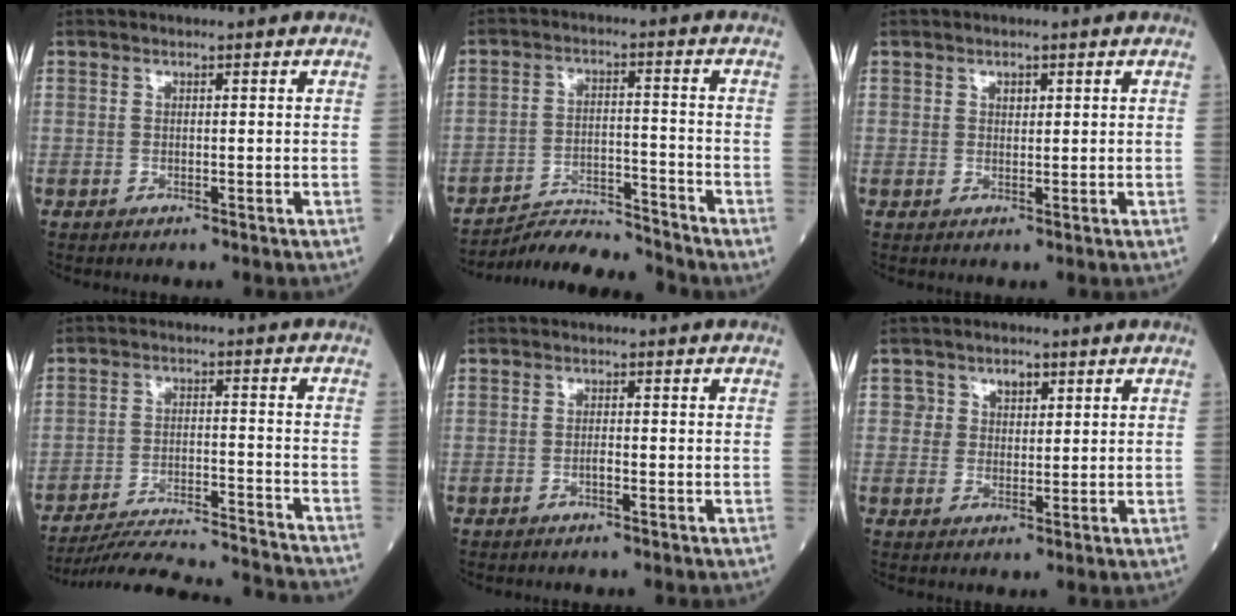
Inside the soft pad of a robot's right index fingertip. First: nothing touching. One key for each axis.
{"total": 7.9, "fx": -7.9, "fy": -0.8, "fz": 0.3, "tx": -0.003, "ty": 0.006, "tz": -0.139}
{"total": 1.2, "fx": 0.6, "fy": 0.8, "fz": 0.7, "tx": -0.007, "ty": -0.002, "tz": 0.009}
{"total": 17.9, "fx": -17.3, "fy": 0.1, "fz": 4.6, "tx": -0.080, "ty": -0.017, "tz": -0.247}
{"total": 1.2, "fx": -0.5, "fy": 0.2, "fz": 1.0, "tx": -0.018, "ty": 0.002, "tz": -0.011}
{"total": 3.1, "fx": 1.5, "fy": 2.5, "fz": 1.1, "tx": -0.006, "ty": 0.000, "tz": 0.020}